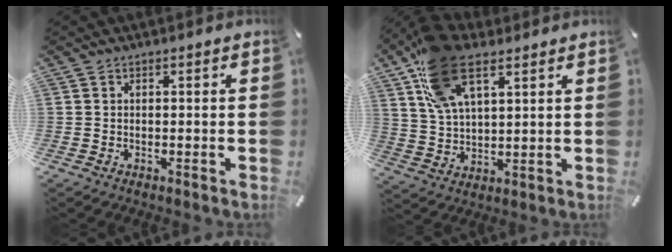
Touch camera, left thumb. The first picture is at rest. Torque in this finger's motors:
{"motor_torque": [2.65, 2.07, 1.75, -1.02, 0.27]}